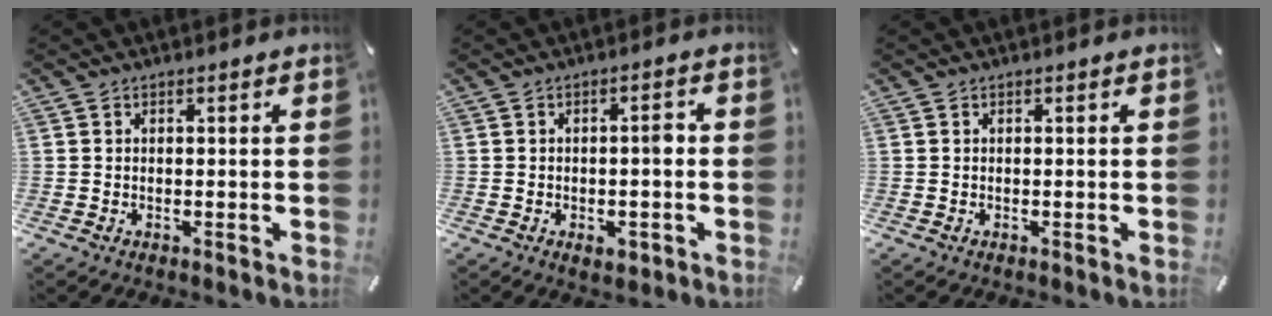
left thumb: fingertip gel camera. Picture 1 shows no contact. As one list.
[{"total": 5.0, "force": [-0.9, 2.8, 4.1], "torque": [-0.053, 0.006, -0.018]}, {"total": 0.0}]